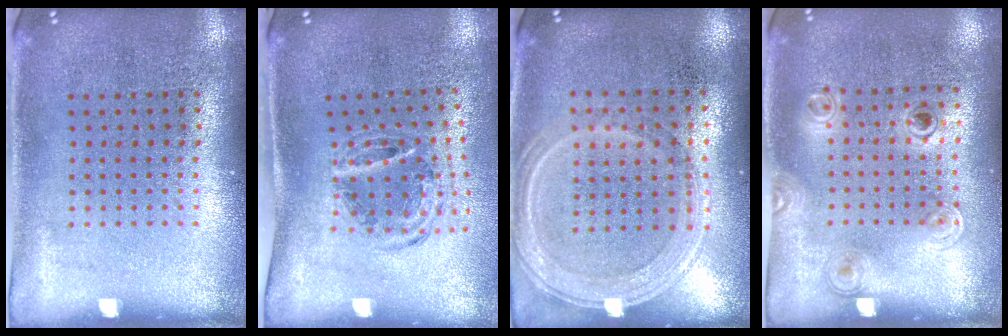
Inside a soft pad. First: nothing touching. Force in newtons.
{"total": 1.1, "press": 1.0, "slide": 0.5}
{"total": 1.2, "press": 1.2, "slide": 0.3}
{"total": 1.1, "press": 0.9, "slide": 0.6}